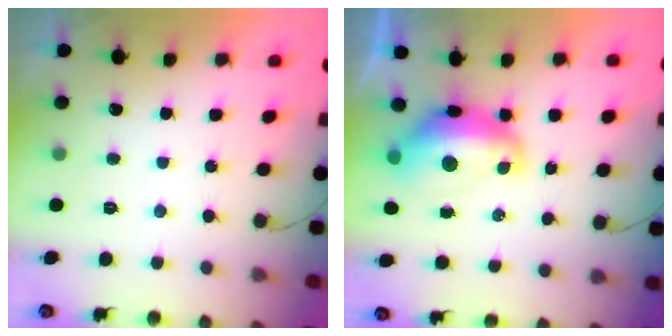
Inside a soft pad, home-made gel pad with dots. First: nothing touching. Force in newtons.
{"total": 13.3, "press": 13.2, "slide": 1.3}